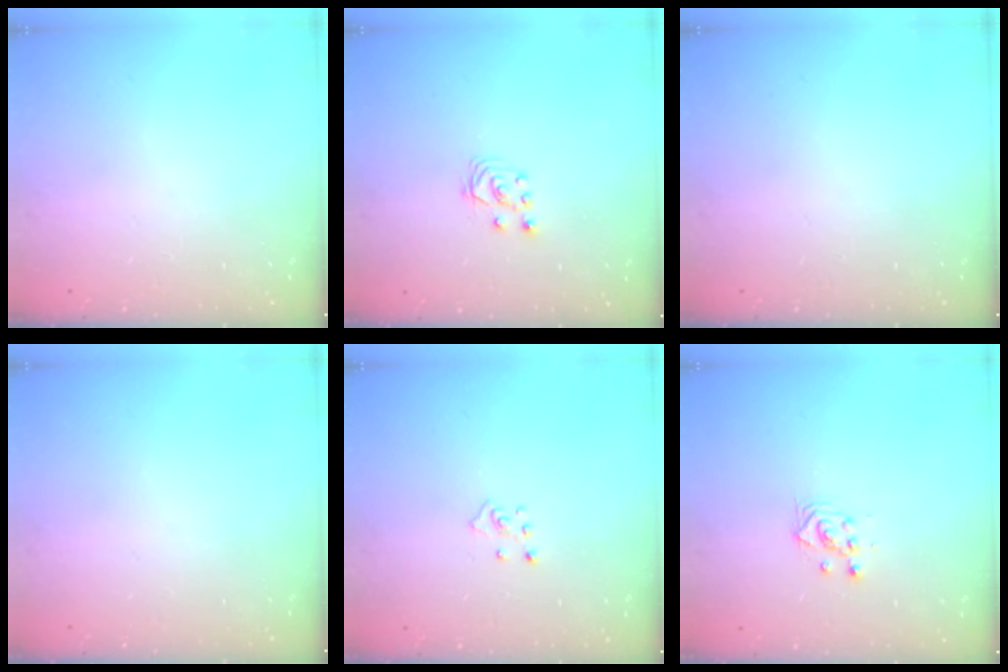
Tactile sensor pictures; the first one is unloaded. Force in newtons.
{"total": 2.8, "press": 2.7, "slide": 0.7}
{"total": 0.0}
{"total": 0.0}
{"total": 3.7, "press": 3.6, "slide": 0.4}
{"total": 2.3, "press": 2.3, "slide": 0.1}